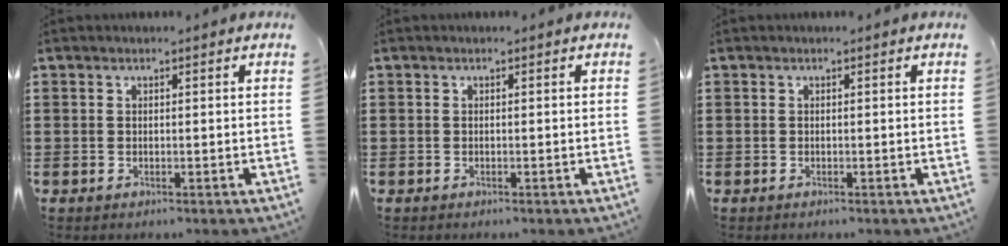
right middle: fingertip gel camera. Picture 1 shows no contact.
{"total": 0.0}
{"total": 0.0}